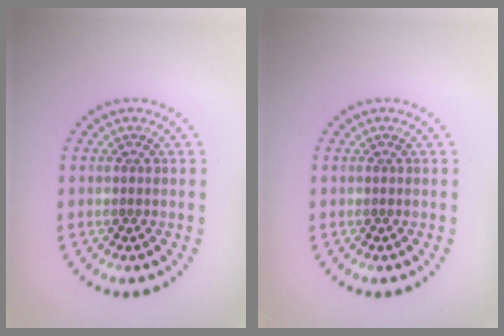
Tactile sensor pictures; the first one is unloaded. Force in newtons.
{"total": 0.0}